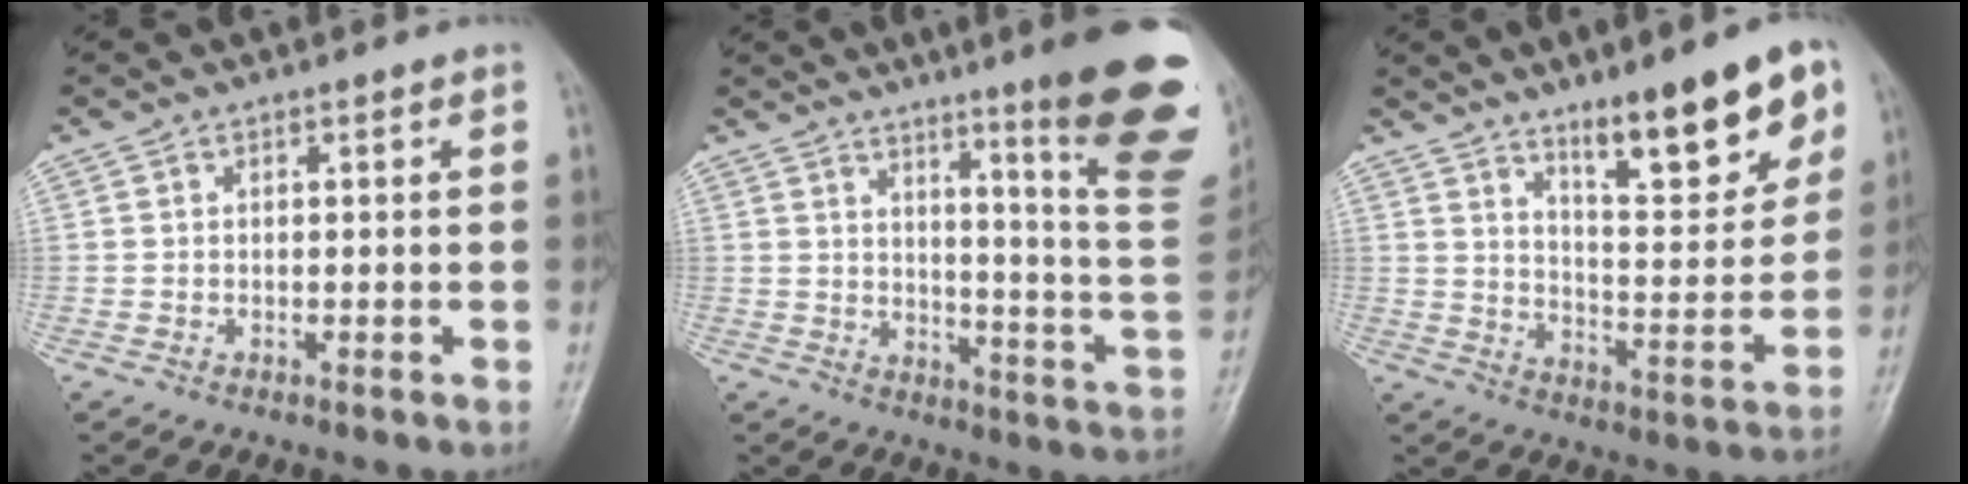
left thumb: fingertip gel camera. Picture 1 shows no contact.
{"total": 22.6, "force": [12.7, 2.5, 18.5], "torque": [-0.206, -0.076, 0.166]}
{"total": 16.3, "force": [10.2, 4.2, 12.0], "torque": [-0.144, -0.061, 0.166]}